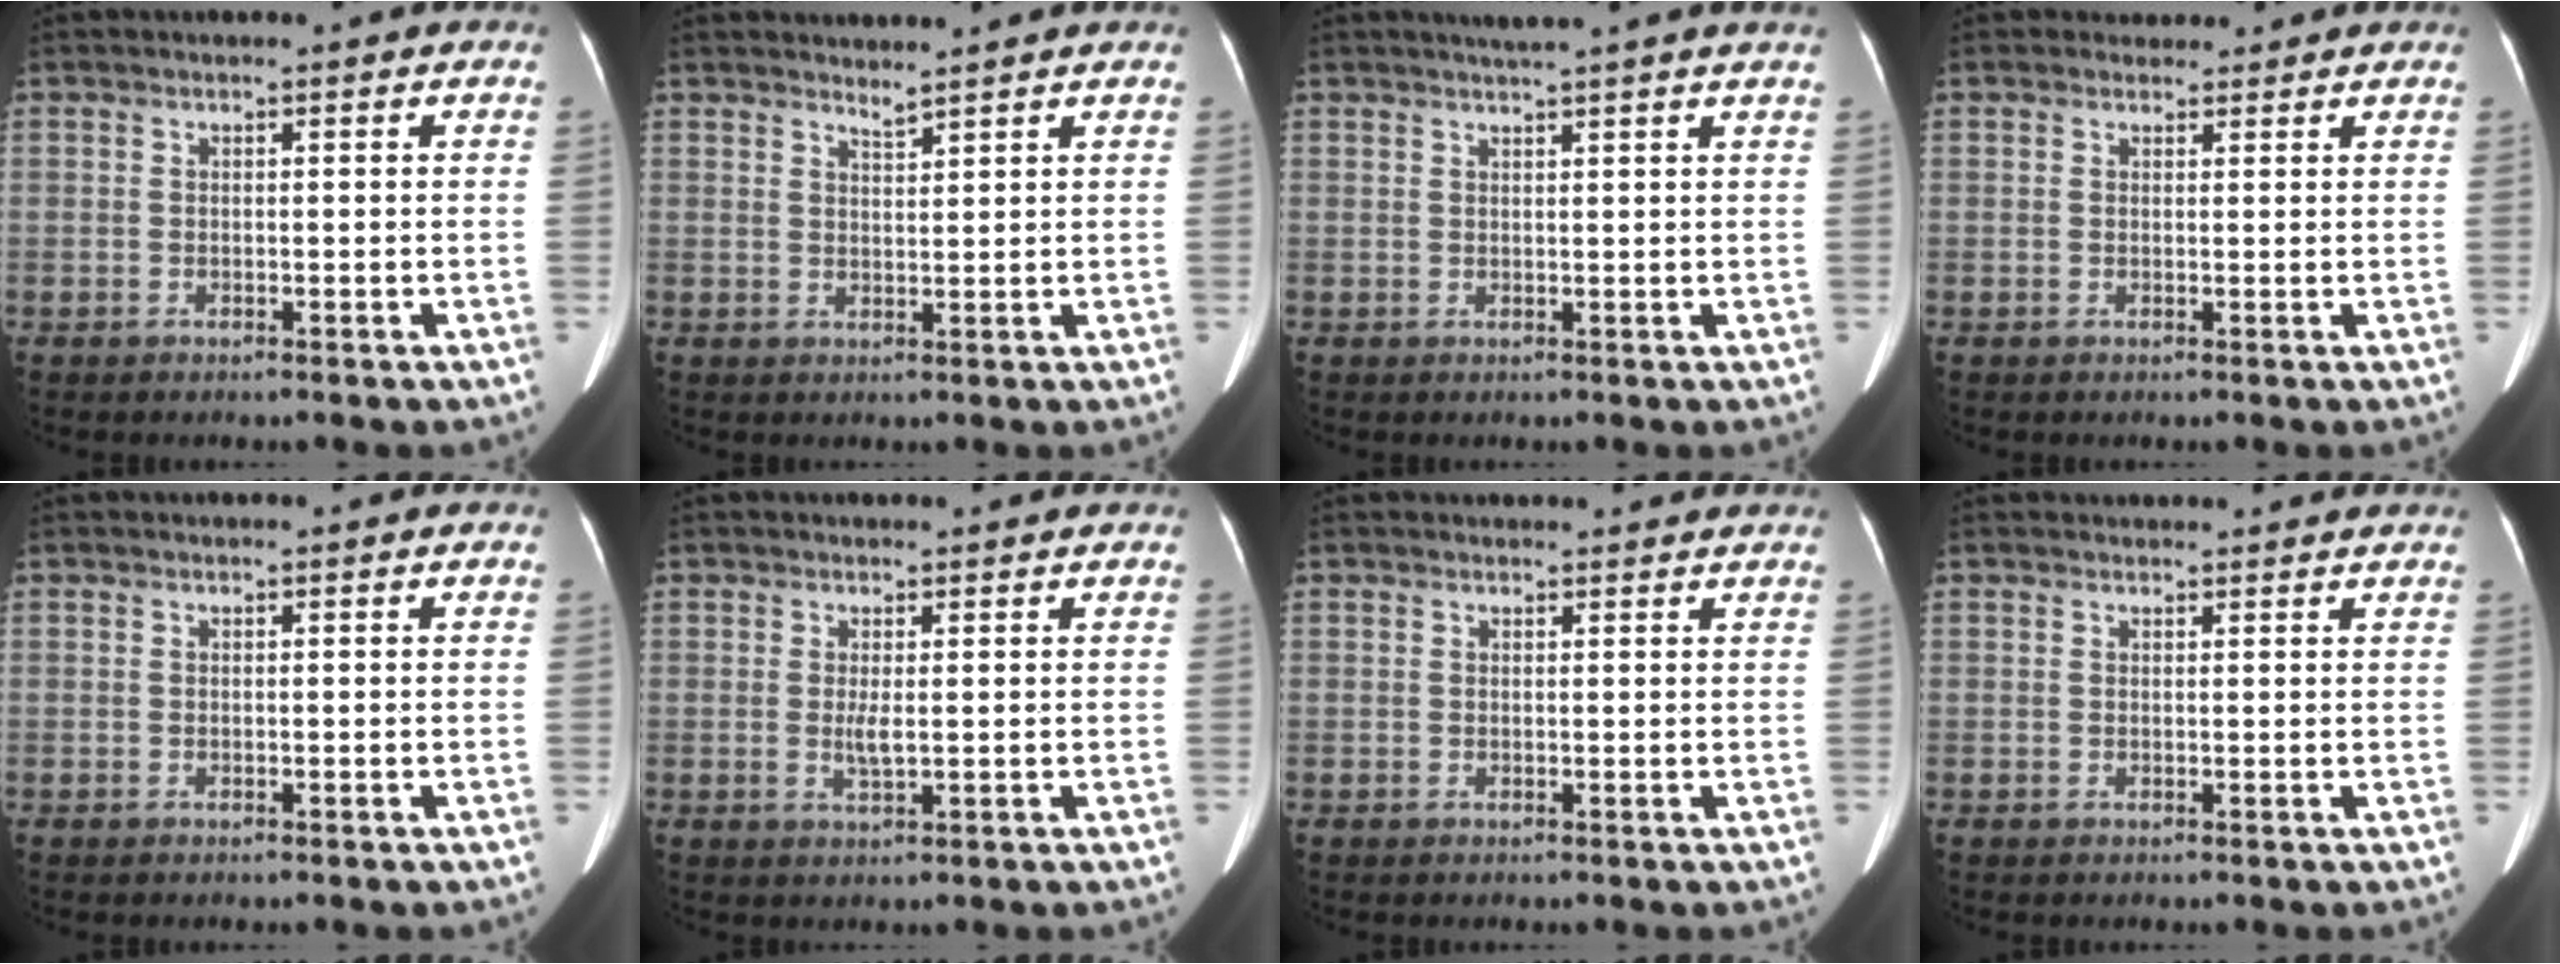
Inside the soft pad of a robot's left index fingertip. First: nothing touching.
{"total": 1.8, "force": [1.7, -0.3, 0.2], "torque": [-0.011, -0.003, 0.032]}
{"total": 4.9, "force": [4.2, -0.9, 2.3], "torque": [-0.032, 0.017, 0.051]}
{"total": 1.8, "force": [1.6, 0.8, -0.2], "torque": [0.003, 0.008, 0.021]}
{"total": 0.0}
{"total": 1.9, "force": [0.3, 0.3, 1.8], "torque": [-0.040, -0.003, 0.008]}
{"total": 3.3, "force": [3.2, 0.7, 0.4], "torque": [-0.008, 0.015, 0.033]}
{"total": 3.8, "force": [3.7, 0.7, 0.6], "torque": [-0.010, 0.021, 0.042]}